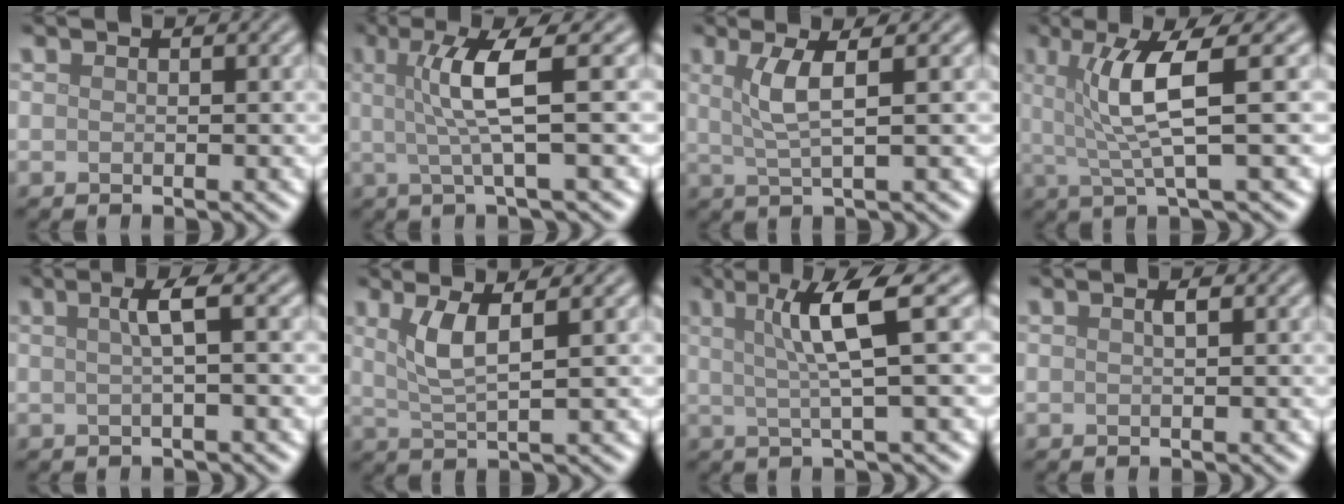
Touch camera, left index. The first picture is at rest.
{"total": 5.0, "force": [0.8, 0.7, 4.9], "torque": [-0.089, 0.003, 0.016]}
{"total": 3.4, "force": [1.0, 0.7, 3.2], "torque": [-0.060, 0.001, 0.021]}
{"total": 5.8, "force": [1.1, 0.9, 5.6], "torque": [-0.106, 0.001, 0.022]}
{"total": 2.7, "force": [0.4, 0.6, 2.6], "torque": [-0.041, 0.009, 0.002]}
{"total": 3.3, "force": [1.3, 0.7, 3.0], "torque": [-0.060, -0.002, 0.029]}
{"total": 5.2, "force": [1.4, 0.5, 5.0], "torque": [-0.086, 0.003, 0.025]}
{"total": 0.7, "force": [0.2, 0.2, 0.7], "torque": [-0.011, 0.004, 0.004]}